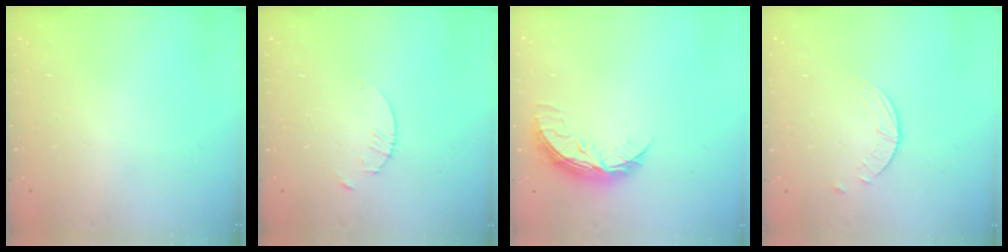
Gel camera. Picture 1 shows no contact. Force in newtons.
{"total": 1.7, "press": 1.6, "slide": 0.2}
{"total": 7.8, "press": 7.8, "slide": 0.4}
{"total": 0.9, "press": 0.9, "slide": 0.2}